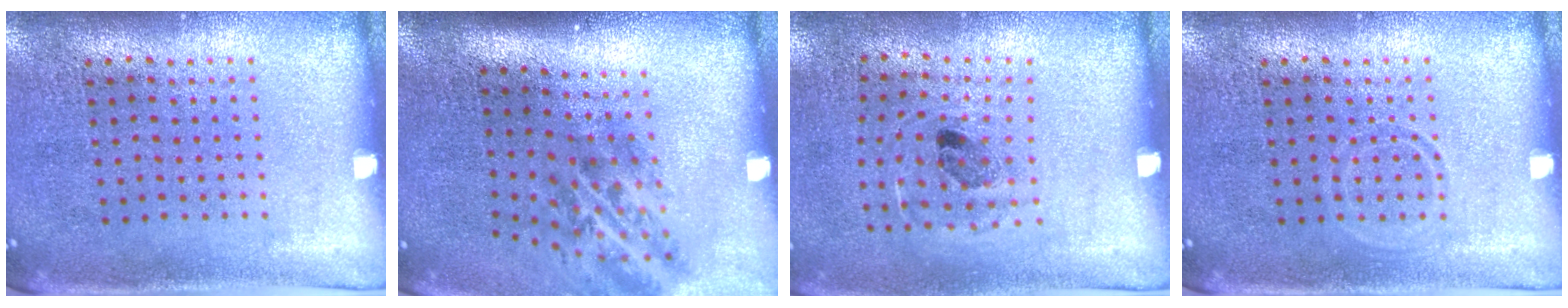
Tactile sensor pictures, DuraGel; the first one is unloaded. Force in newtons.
{"total": 2.0, "press": 1.2, "slide": 1.6}
{"total": 1.1, "press": 0.8, "slide": 0.7}
{"total": 0.8, "press": 0.8, "slide": 0.3}